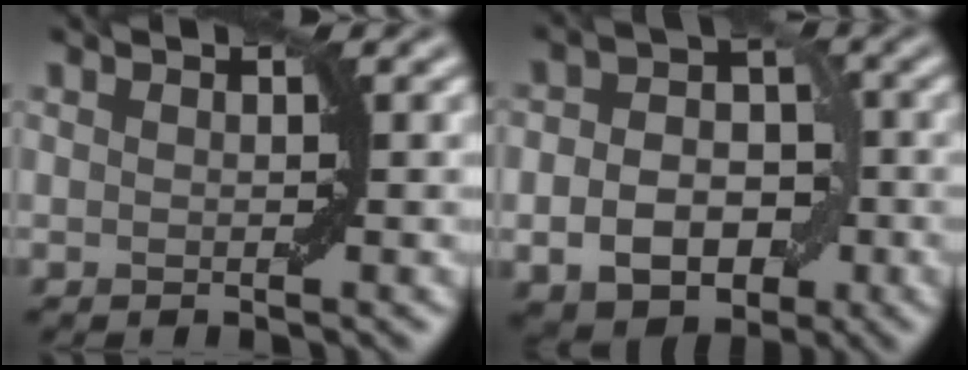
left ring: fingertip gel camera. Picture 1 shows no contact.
{"total": 7.1, "force": [-2.0, 5.2, 4.4], "torque": [-0.056, -0.004, -0.040]}